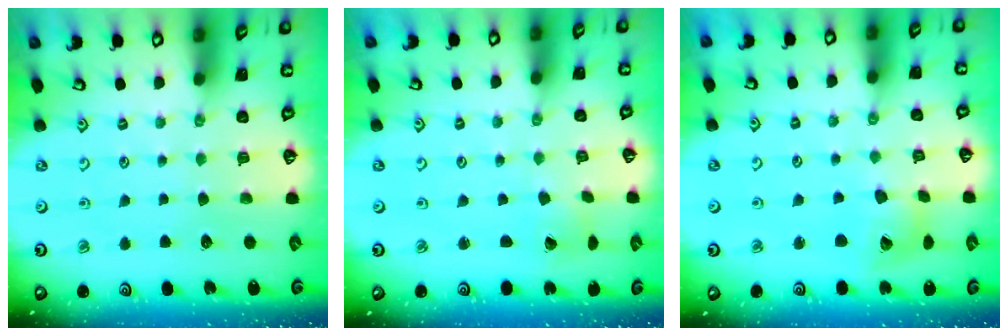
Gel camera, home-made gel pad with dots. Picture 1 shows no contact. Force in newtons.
{"total": 2.7, "press": 2.7, "slide": 0.5}
{"total": 9.5, "press": 9.5, "slide": 1.1}